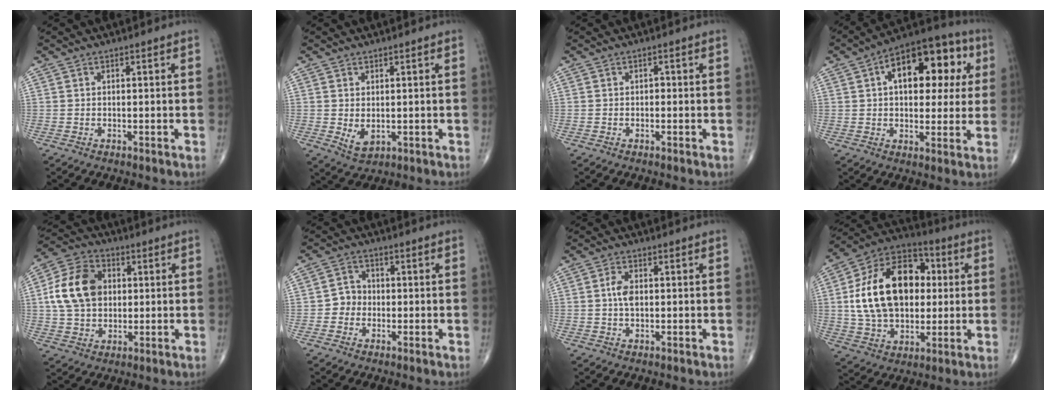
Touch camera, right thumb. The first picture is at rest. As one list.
[{"total": 3.4, "force": [-0.1, 2.1, 2.7], "torque": [-0.040, -0.007, 0.009]}, {"total": 0.6, "force": [-0.1, 0.5, 0.4], "torque": [0.000, 0.003, -0.005]}, {"total": 18.8, "force": [5.2, 10.2, 15.0], "torque": [-0.163, 0.024, 0.065]}, {"total": 13.7, "force": [1.8, 10.1, 9.0], "torque": [-0.149, 0.013, 0.028]}, {"total": 4.0, "force": [-0.8, 3.6, 1.4], "torque": [-0.004, 0.012, -0.024]}, {"total": 3.4, "force": [0.2, 1.9, 2.8], "torque": [-0.053, 0.003, -0.001]}, {"total": 23.6, "force": [2.8, 15.6, 17.5], "torque": [-0.284, 0.016, 0.050]}]